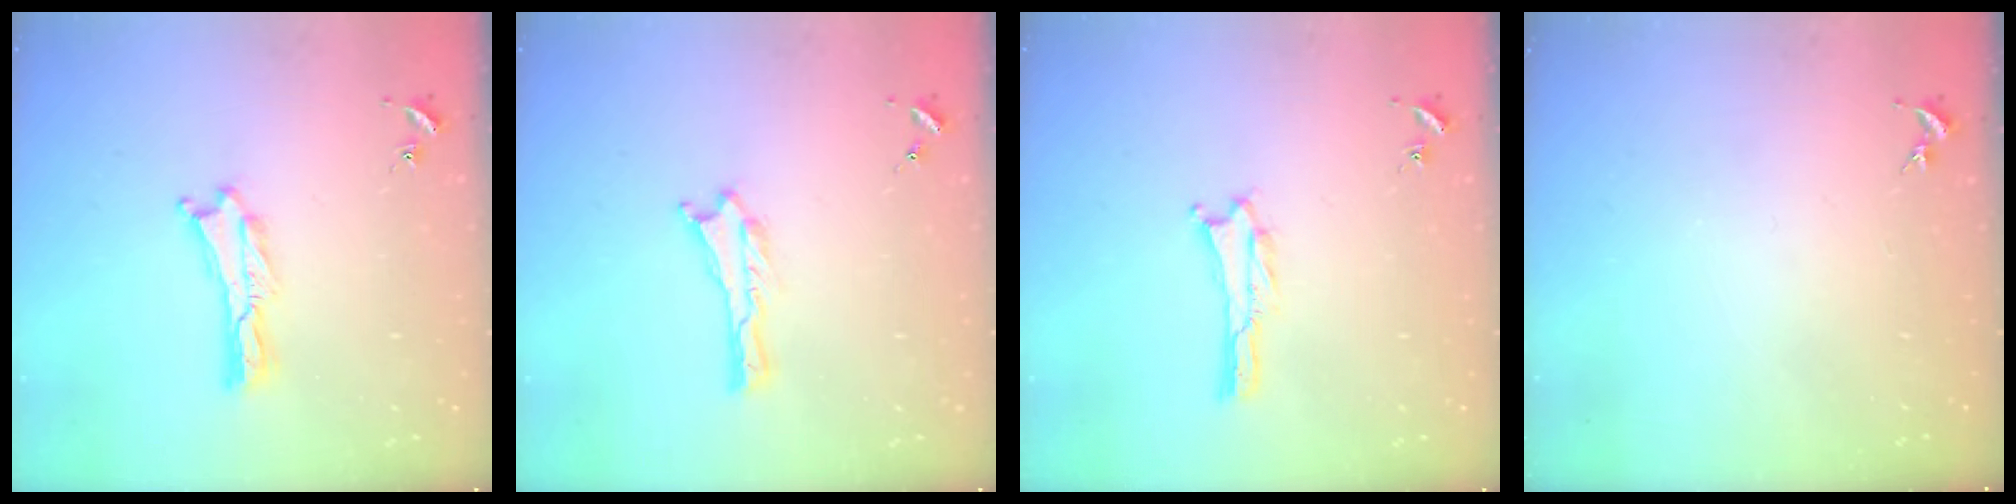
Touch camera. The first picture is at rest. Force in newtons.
{"total": 0.0}
{"total": 0.0}
{"total": 0.0}